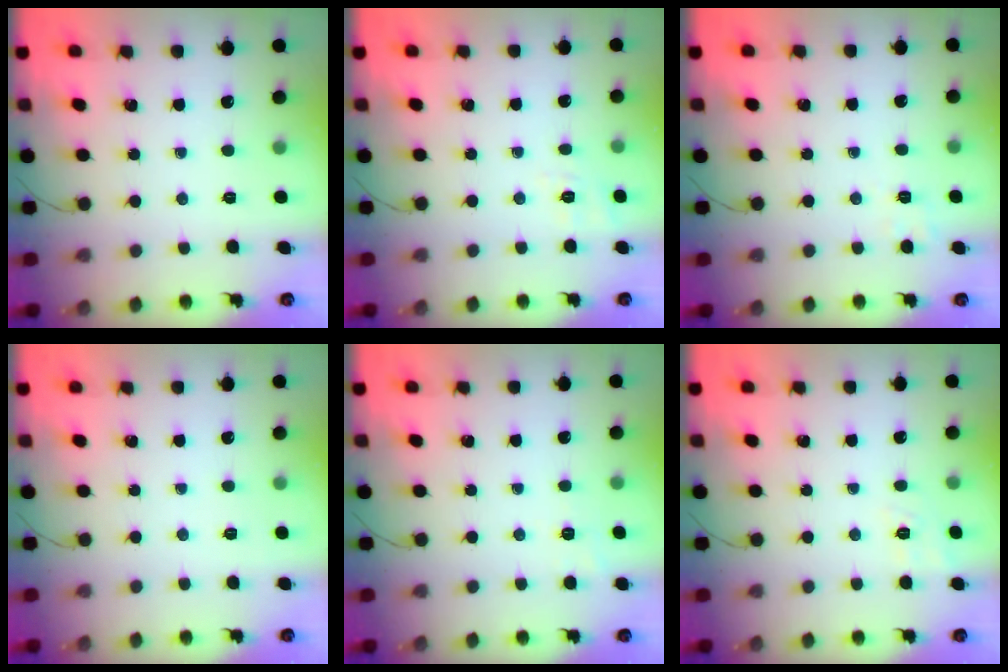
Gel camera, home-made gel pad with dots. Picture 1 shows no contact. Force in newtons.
{"total": 2.6, "press": 1.5, "slide": 2.1}
{"total": 3.0, "press": 2.3, "slide": 1.9}
{"total": 4.1, "press": 3.8, "slide": 1.6}
{"total": 2.0, "press": 1.3, "slide": 1.6}
{"total": 7.2, "press": 7.0, "slide": 1.8}